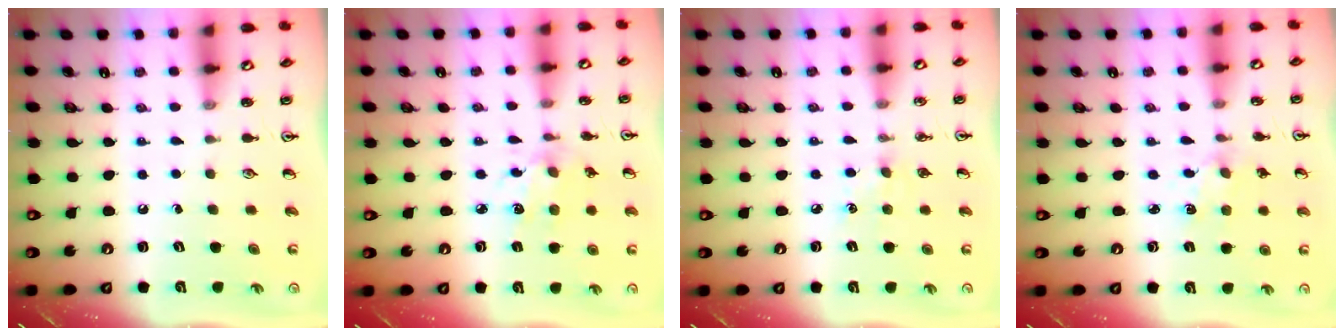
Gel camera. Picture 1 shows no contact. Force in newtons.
{"total": 7.2, "press": 7.2, "slide": 0.4}
{"total": 4.9, "press": 4.8, "slide": 0.7}
{"total": 2.0, "press": 2.0, "slide": 0.3}